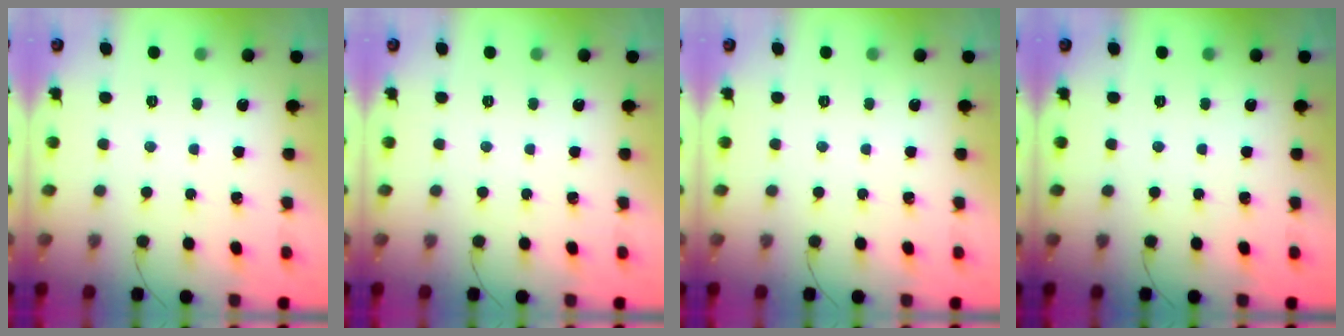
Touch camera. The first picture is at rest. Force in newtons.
{"total": 0.0}
{"total": 0.0}
{"total": 0.0}